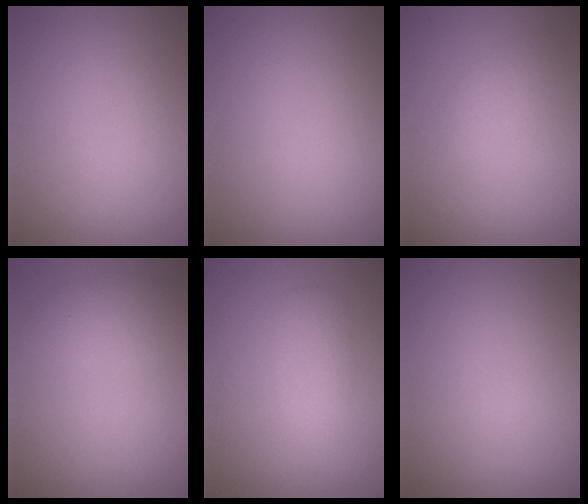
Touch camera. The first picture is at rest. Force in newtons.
{"total": 0.0}
{"total": 1.2, "press": 1.2, "slide": 0.0}
{"total": 2.0, "press": 2.0, "slide": 0.1}
{"total": 2.0, "press": 2.0, "slide": 0.2}
{"total": 0.0}